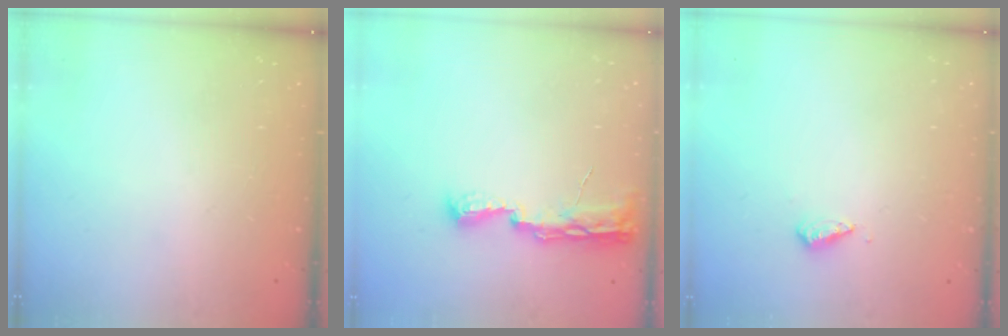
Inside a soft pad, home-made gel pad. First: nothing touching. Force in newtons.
{"total": 8.5, "press": 8.5, "slide": 1.2}
{"total": 2.8, "press": 2.8, "slide": 0.7}